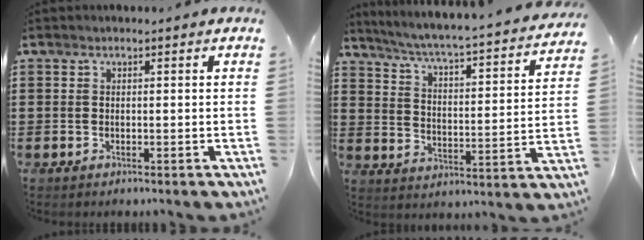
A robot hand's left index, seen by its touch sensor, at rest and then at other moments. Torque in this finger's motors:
{"motor_torque": [2.14, 0.00, 0.17, 0.14]}